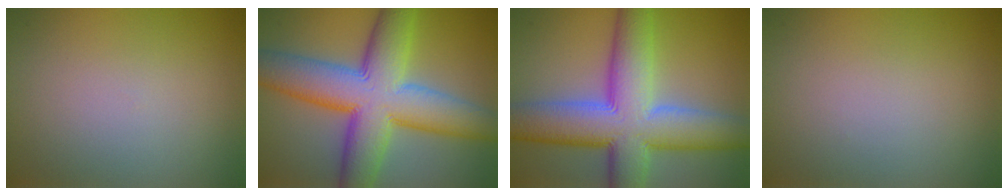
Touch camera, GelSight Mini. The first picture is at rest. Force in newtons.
{"total": 12.2, "press": 12.2, "slide": 0.5}
{"total": 12.1, "press": 12.0, "slide": 0.8}
{"total": 0.0}